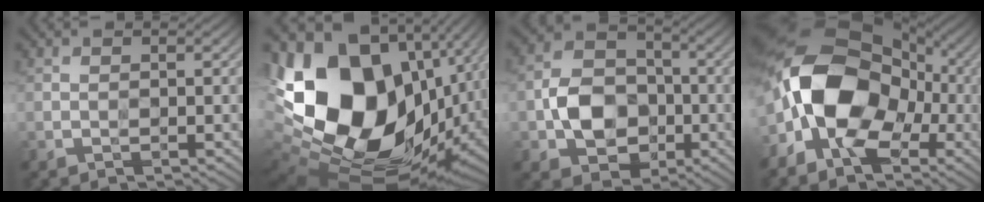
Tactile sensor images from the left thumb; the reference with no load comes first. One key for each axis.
{"total": 22.2, "fx": 0.9, "fy": 15.6, "fz": 15.7, "tx": -0.366, "ty": -0.039, "tz": 0.056}
{"total": 8.8, "fx": -1.9, "fy": 6.8, "fz": 5.1, "tx": -0.099, "ty": -0.001, "tz": -0.050}
{"total": 16.8, "fx": -2.8, "fy": 11.3, "fz": 12.2, "tx": -0.233, "ty": 0.000, "tz": -0.064}